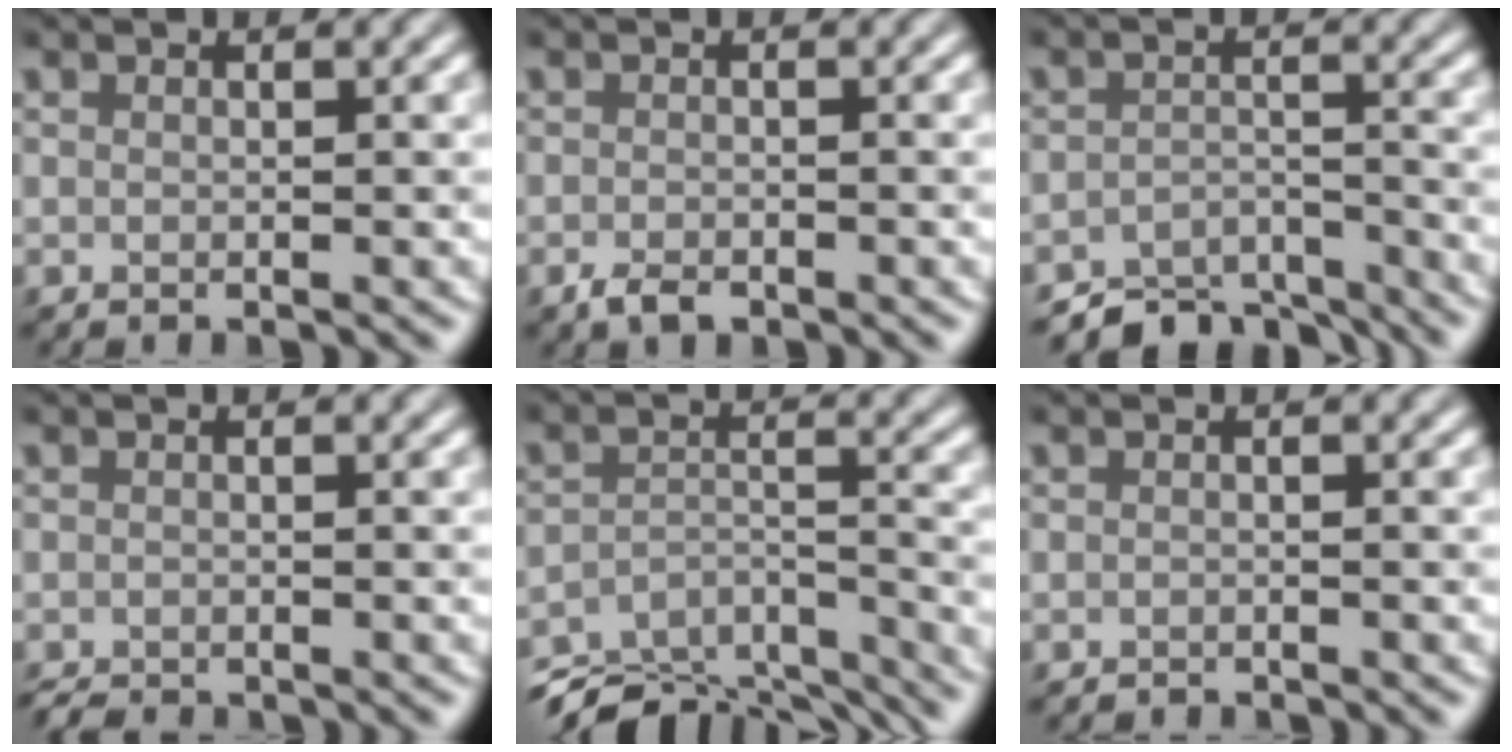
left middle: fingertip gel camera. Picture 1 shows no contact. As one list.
[{"total": 1.5, "force": [-1.0, 0.7, 0.8], "torque": [-0.019, -0.002, -0.020]}, {"total": 5.5, "force": [-5.0, 1.7, 1.6], "torque": [-0.021, -0.008, -0.082]}, {"total": 1.7, "force": [-1.7, 0.2, 0.3], "torque": [-0.001, -0.006, -0.029]}, {"total": 12.1, "force": [-11.0, 3.5, 3.6], "torque": [-0.054, -0.006, -0.149]}, {"total": 1.1, "force": [-1.0, 0.1, 0.1], "torque": [0.001, -0.004, -0.018]}]